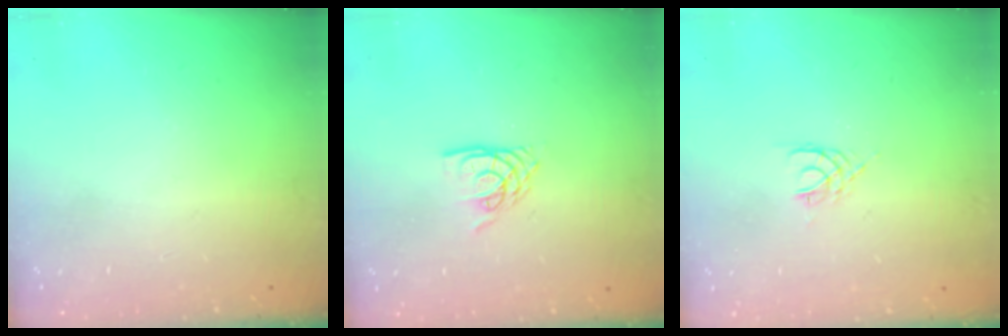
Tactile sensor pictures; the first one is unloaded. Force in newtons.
{"total": 6.0, "press": 6.0, "slide": 0.5}
{"total": 2.0, "press": 1.9, "slide": 0.3}